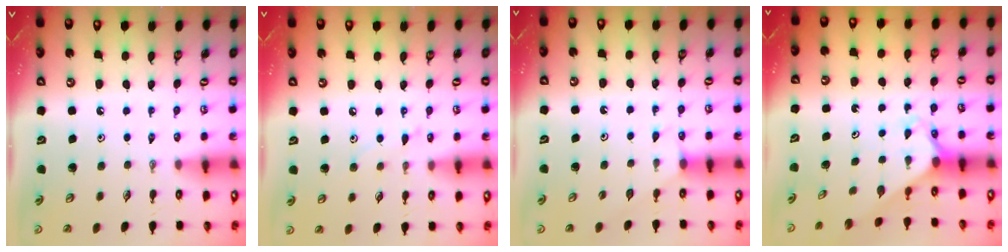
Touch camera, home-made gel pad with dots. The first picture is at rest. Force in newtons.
{"total": 6.4, "press": 6.4, "slide": 0.3}
{"total": 2.7, "press": 2.7, "slide": 0.3}
{"total": 2.3, "press": 2.3, "slide": 0.1}